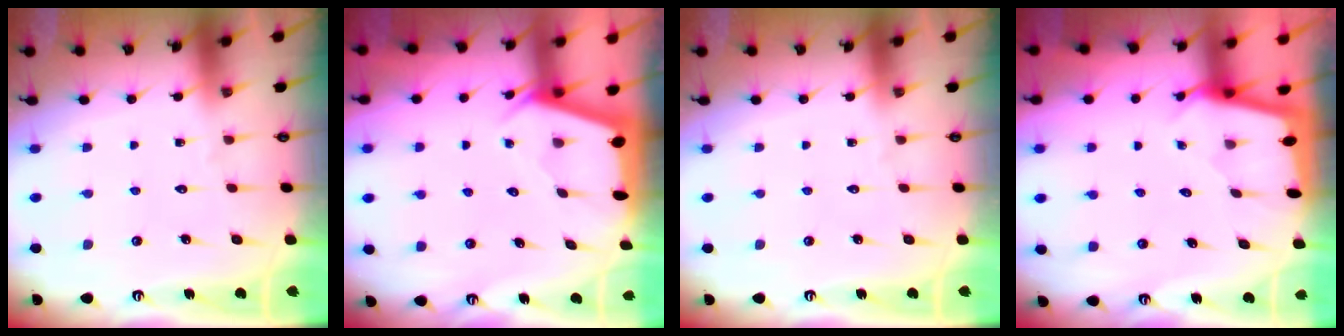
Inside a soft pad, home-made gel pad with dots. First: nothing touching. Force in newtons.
{"total": 2.4, "press": 2.4, "slide": 0.3}
{"total": 0.0}
{"total": 1.6, "press": 1.6, "slide": 0.3}